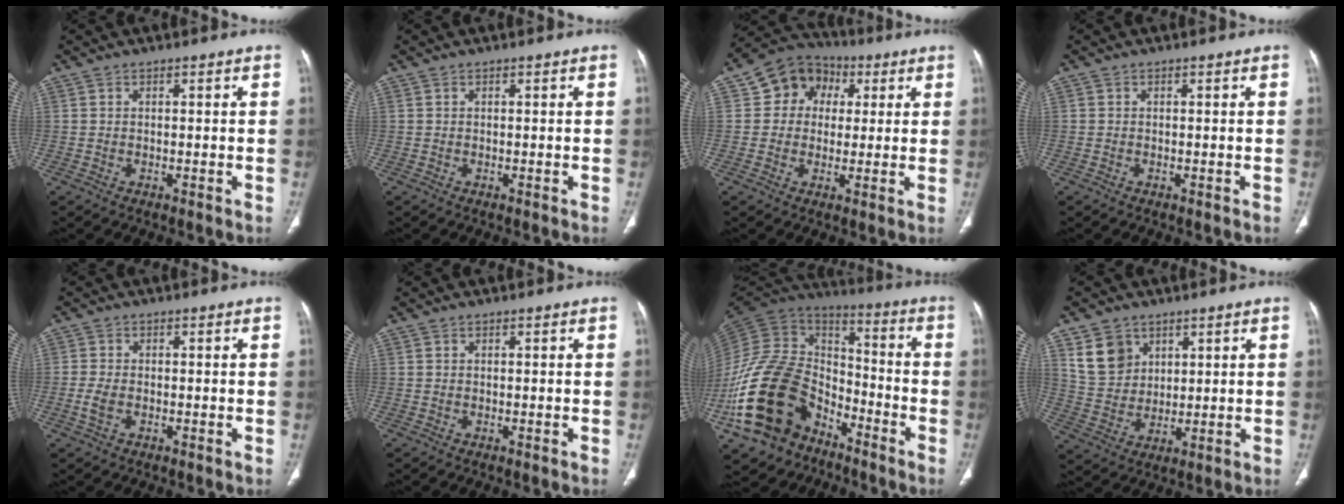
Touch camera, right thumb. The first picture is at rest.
{"total": 0.0}
{"total": 10.0, "force": [2.4, 8.7, 4.2], "torque": [-0.031, 0.011, 0.027]}
{"total": 0.0}
{"total": 2.8, "force": [-0.8, 1.8, 2.0], "torque": [-0.048, 0.005, -0.016]}
{"total": 0.0}
{"total": 25.7, "force": [-13.0, 16.8, 14.5], "torque": [-0.279, 0.077, -0.230]}
{"total": 8.4, "force": [4.4, 6.5, 3.2], "torque": [-0.033, -0.017, 0.096]}